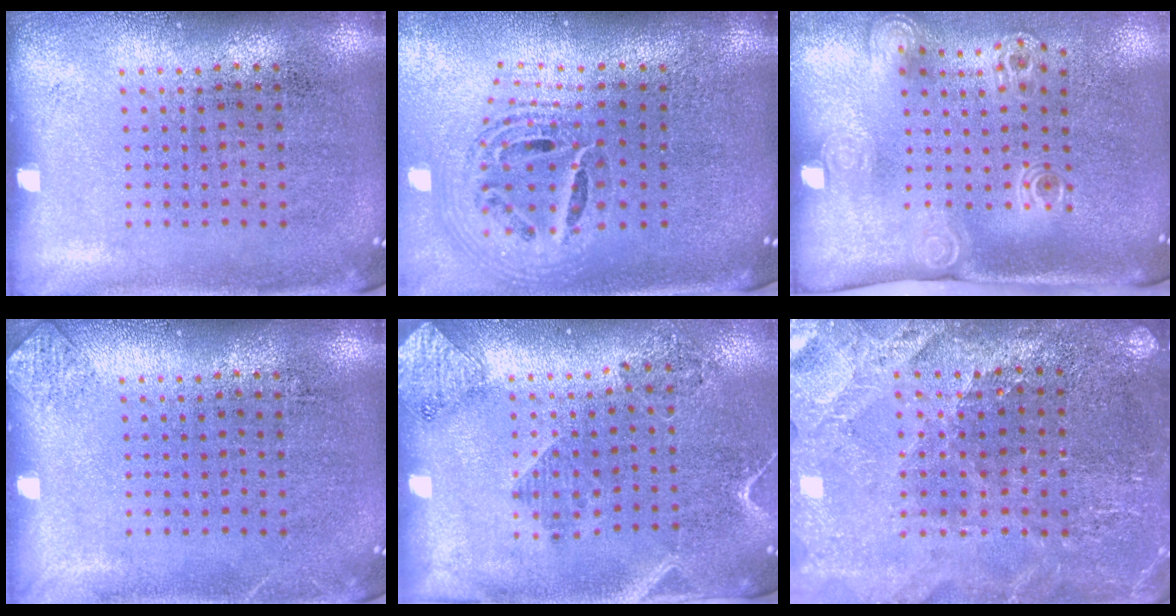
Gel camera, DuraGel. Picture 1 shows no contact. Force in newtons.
{"total": 1.9, "press": 1.5, "slide": 1.2}
{"total": 2.1, "press": 1.4, "slide": 1.6}
{"total": 0.8, "press": 0.8, "slide": 0.1}
{"total": 1.9, "press": 1.6, "slide": 0.9}
{"total": 2.6, "press": 2.6, "slide": 0.4}